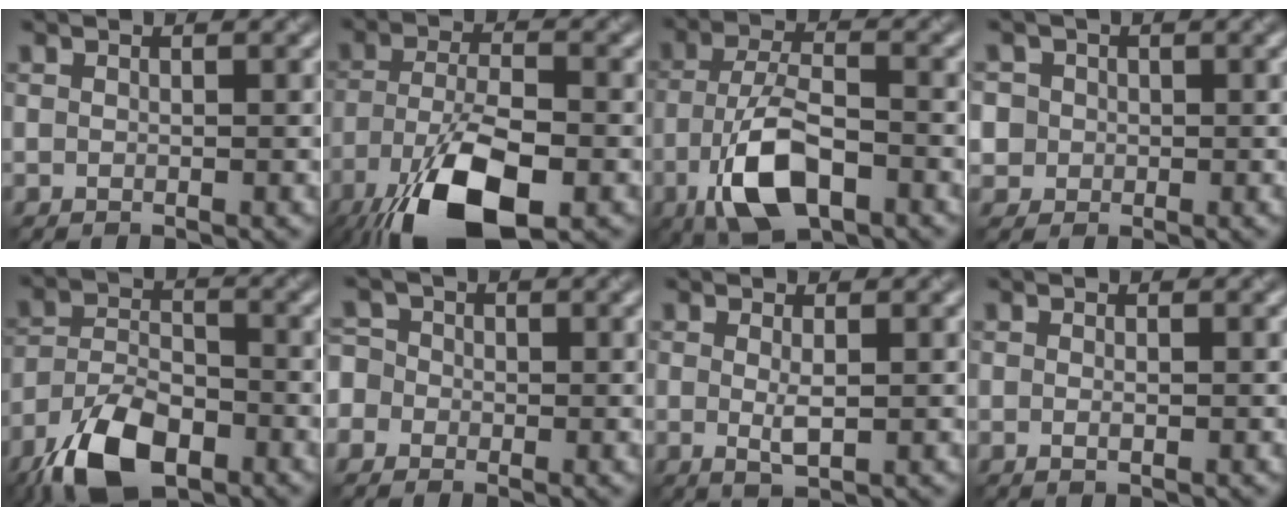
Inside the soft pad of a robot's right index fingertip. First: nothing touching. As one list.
[{"total": 12.2, "force": [-6.7, 4.7, 9.0], "torque": [-0.188, -0.018, -0.124]}, {"total": 7.8, "force": [-3.5, 3.4, 6.2], "torque": [-0.125, -0.001, -0.072]}, {"total": 4.3, "force": [0.7, 4.0, 1.4], "torque": [-0.029, 0.031, -0.003]}, {"total": 8.5, "force": [-5.5, 3.8, 5.3], "torque": [-0.103, -0.006, -0.111]}, {"total": 3.6, "force": [-0.8, 3.3, 1.1], "torque": [-0.013, 0.022, -0.048]}, {"total": 1.8, "force": [0.0, 0.3, 1.7], "torque": [-0.034, -0.005, 0.002]}, {"total": 0.7, "force": [-0.1, 0.1, 0.7], "torque": [-0.013, -0.003, -0.002]}]